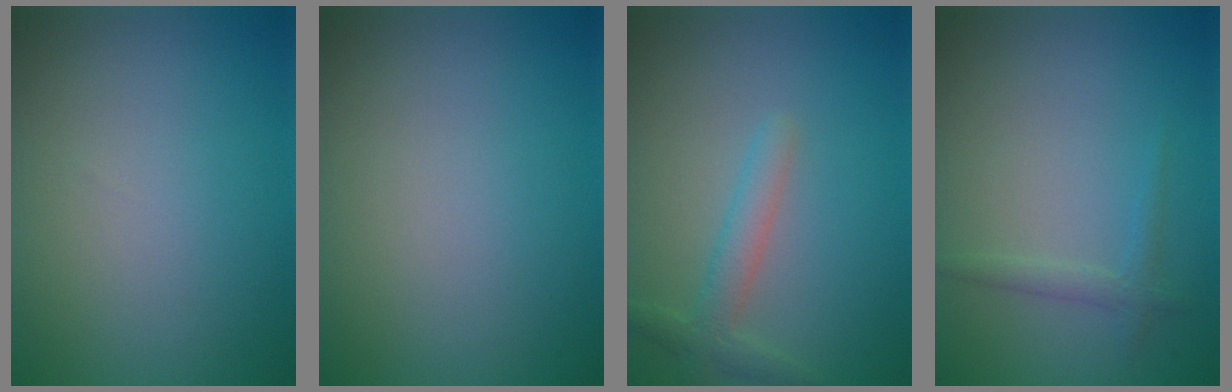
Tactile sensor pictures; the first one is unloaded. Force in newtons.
{"total": 0.0}
{"total": 2.6, "press": 2.5, "slide": 0.2}
{"total": 1.3, "press": 1.3, "slide": 0.0}